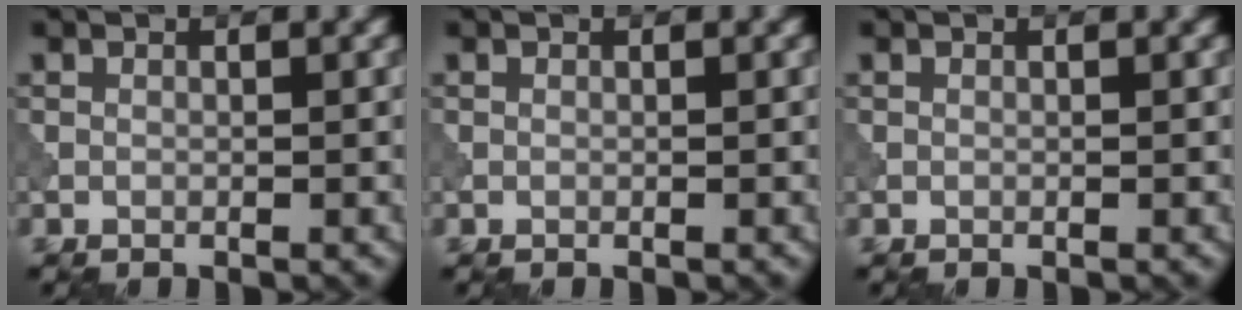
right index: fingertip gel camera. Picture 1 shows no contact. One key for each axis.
{"total": 0.0}
{"total": 0.0}